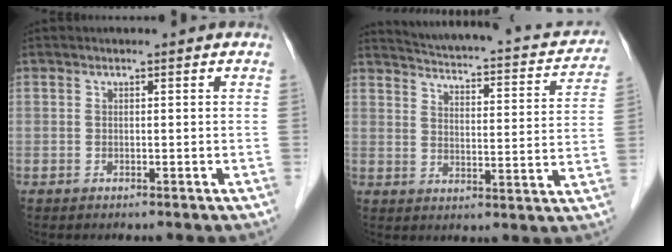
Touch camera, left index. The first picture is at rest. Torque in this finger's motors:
{"motor_torque": [-0.28, -0.59, 0.05, 0.00]}